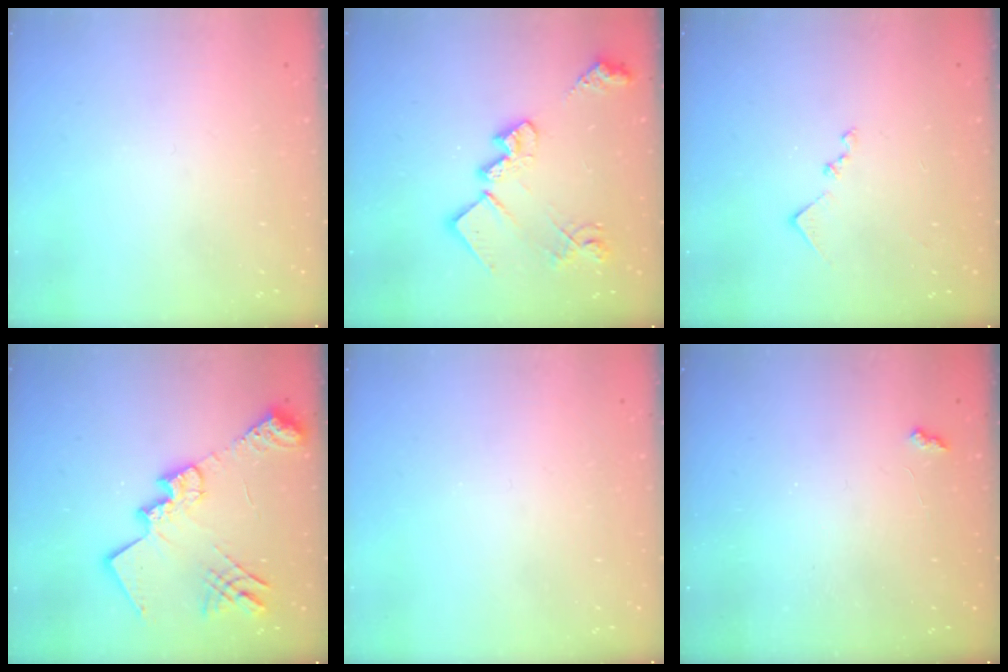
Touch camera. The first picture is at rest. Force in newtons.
{"total": 19.8, "press": 19.8, "slide": 1.0}
{"total": 8.2, "press": 8.2, "slide": 0.7}
{"total": 20.8, "press": 20.7, "slide": 1.9}
{"total": 0.0}
{"total": 2.1, "press": 2.1, "slide": 0.5}